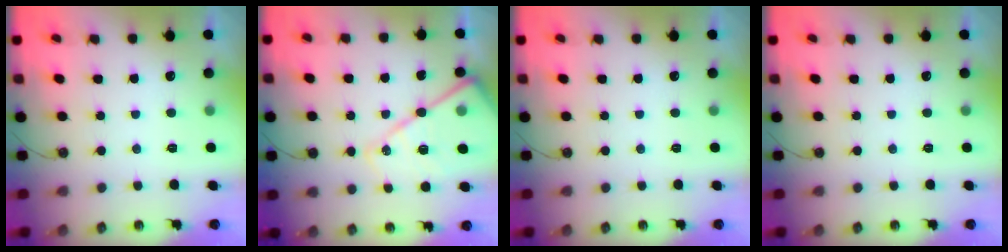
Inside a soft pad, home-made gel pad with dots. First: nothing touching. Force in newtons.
{"total": 18.3, "press": 18.2, "slide": 1.8}
{"total": 0.0}
{"total": 0.0}